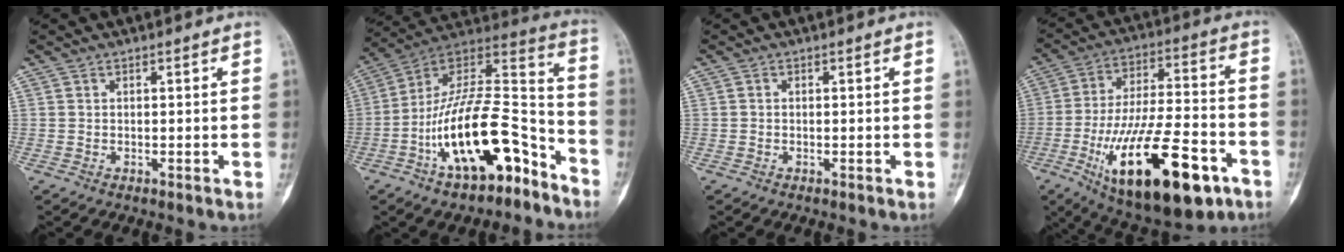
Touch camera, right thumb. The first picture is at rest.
{"total": 22.5, "force": [-10.8, 9.8, 17.2], "torque": [-0.274, 0.103, -0.176]}
{"total": 0.0}
{"total": 25.7, "force": [-10.7, 9.8, 21.2], "torque": [-0.359, 0.038, -0.161]}